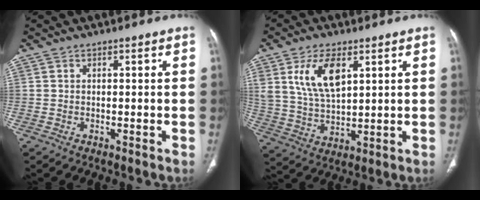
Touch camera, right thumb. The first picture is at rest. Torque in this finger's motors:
{"motor_torque": [0.08, 0.15, 0.69, 0.67, 0.16]}